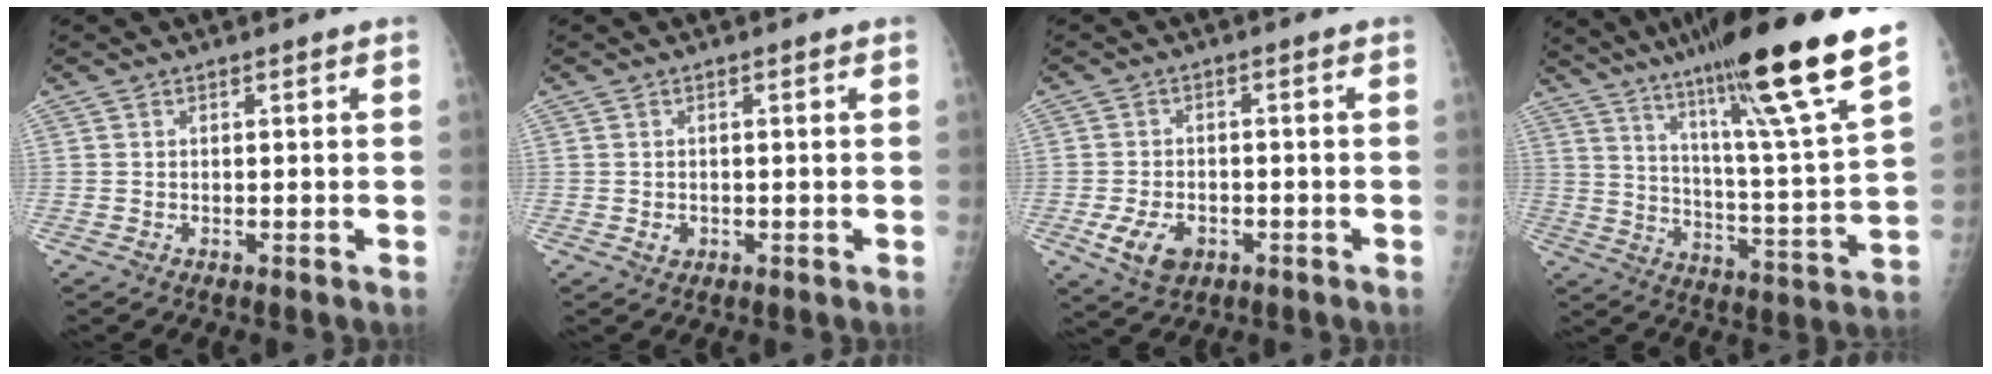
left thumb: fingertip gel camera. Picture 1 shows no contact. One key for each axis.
{"total": 1.5, "fx": -0.2, "fy": 1.4, "fz": 0.7, "tx": -0.003, "ty": 0.002, "tz": -0.001}
{"total": 6.8, "fx": -2.6, "fy": 4.6, "fz": 4.3, "tx": -0.071, "ty": 0.004, "tz": -0.040}
{"total": 24.6, "fx": 16.1, "fy": 1.6, "fz": 18.4, "tx": -0.276, "ty": -0.056, "tz": 0.258}